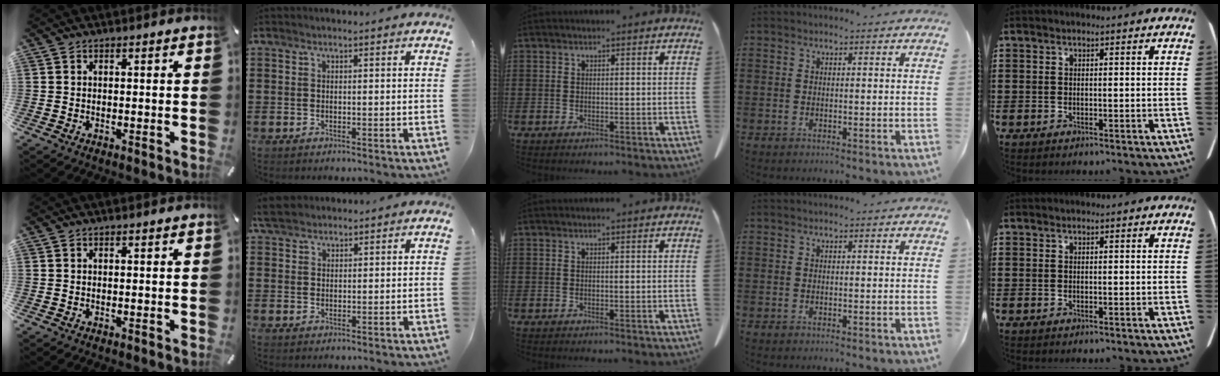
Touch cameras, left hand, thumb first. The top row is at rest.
{"index": {"total": 3.2, "force": [2.7, 1.3, 1.1], "torque": [-0.030, 0.005, 0.053]}}